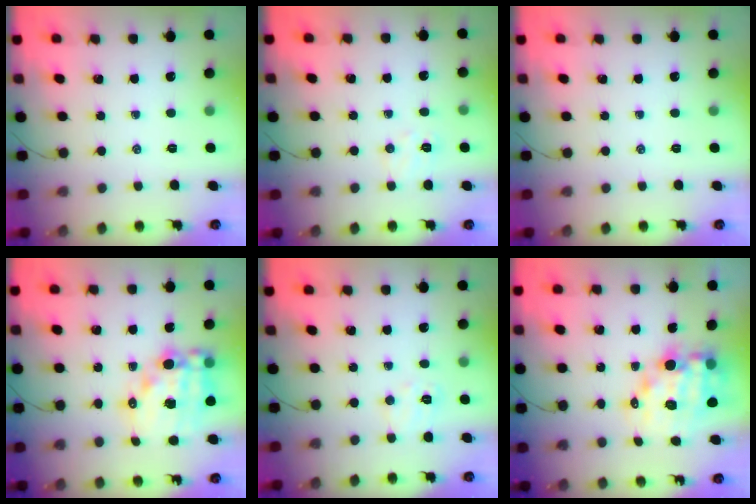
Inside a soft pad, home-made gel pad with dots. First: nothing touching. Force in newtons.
{"total": 5.7, "press": 5.6, "slide": 1.0}
{"total": 0.0}
{"total": 15.7, "press": 15.3, "slide": 3.5}
{"total": 6.9, "press": 6.8, "slide": 1.0}
{"total": 12.9, "press": 12.5, "slide": 3.3}